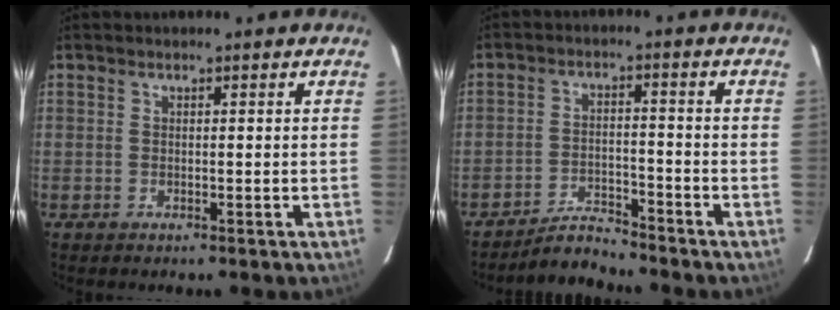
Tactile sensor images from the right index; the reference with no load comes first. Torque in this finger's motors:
{"motor_torque": [-0.62, -0.62, -0.19, -0.09]}